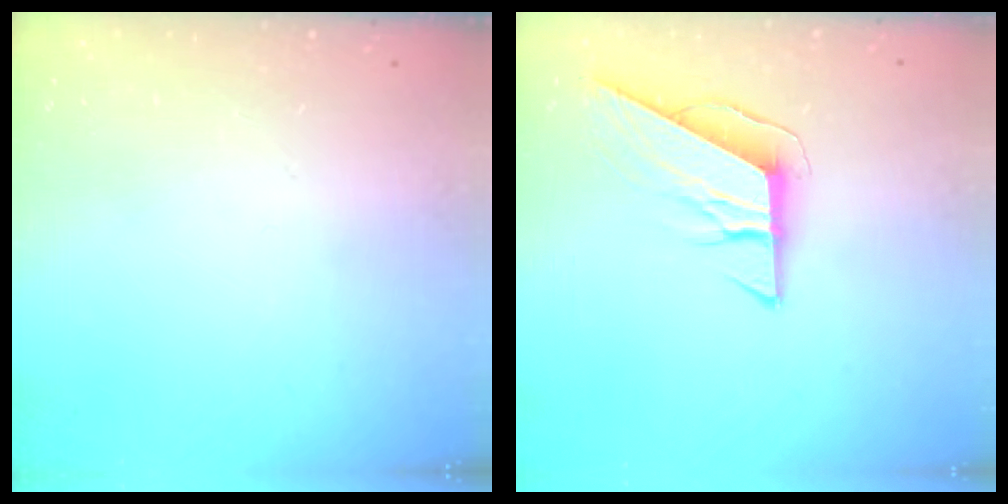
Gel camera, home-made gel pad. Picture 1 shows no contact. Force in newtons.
{"total": 8.3, "press": 8.3, "slide": 0.2}